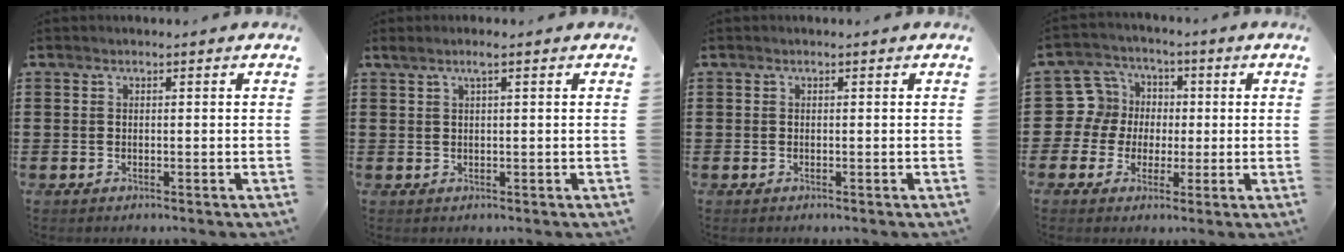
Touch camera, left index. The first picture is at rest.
{"total": 1.9, "force": [0.8, 0.1, 1.7], "torque": [-0.034, 0.000, 0.014]}
{"total": 0.0}
{"total": 8.8, "force": [0.7, 8.5, 2.1], "torque": [-0.082, 0.007, 0.015]}